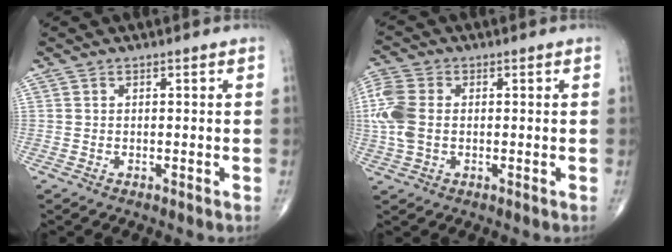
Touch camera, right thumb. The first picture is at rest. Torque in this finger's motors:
{"motor_torque": [0.25, 0.20, 0.91, 0.17, 0.12]}